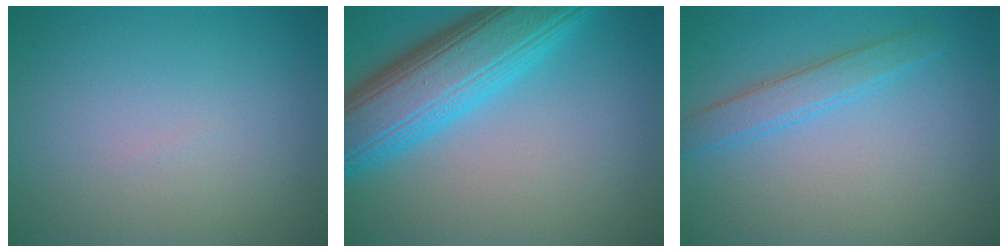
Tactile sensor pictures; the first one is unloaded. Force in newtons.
{"total": 9.7, "press": 9.7, "slide": 0.2}
{"total": 2.4, "press": 2.4, "slide": 0.1}